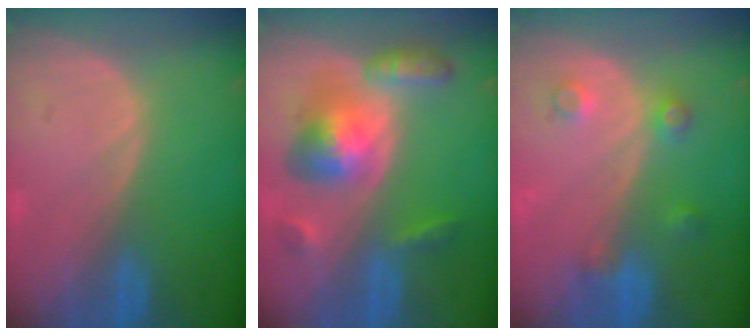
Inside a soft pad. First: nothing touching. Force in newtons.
{"total": 8.2, "press": 8.2, "slide": 0.6}
{"total": 3.6, "press": 3.3, "slide": 1.4}